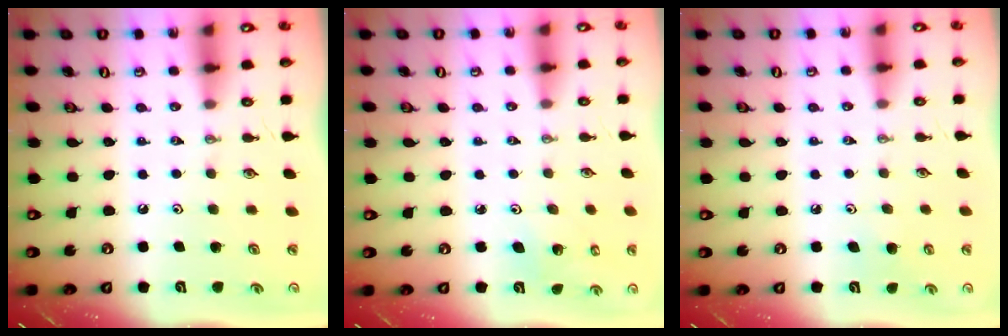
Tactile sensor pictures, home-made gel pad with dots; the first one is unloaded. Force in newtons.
{"total": 3.5, "press": 3.3, "slide": 0.9}
{"total": 3.4, "press": 3.4, "slide": 0.4}